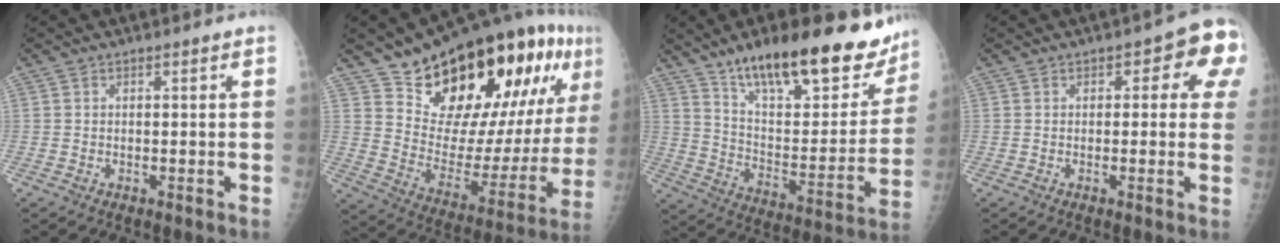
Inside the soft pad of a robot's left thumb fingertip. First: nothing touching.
{"total": 29.3, "force": [16.5, 12.3, 20.9], "torque": [-0.272, -0.051, 0.264]}
{"total": 27.5, "force": [19.8, 9.6, 16.5], "torque": [-0.203, -0.079, 0.301]}
{"total": 7.6, "force": [2.0, 3.9, 6.2], "torque": [-0.029, 0.010, 0.010]}